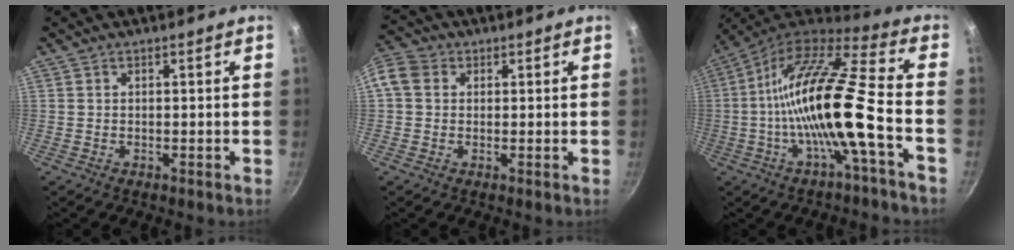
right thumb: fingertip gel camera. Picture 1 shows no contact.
{"total": 8.5, "force": [1.6, 7.1, 4.3], "torque": [-0.098, 0.021, 0.015]}
{"total": 19.3, "force": [-4.5, 3.1, 18.5], "torque": [-0.323, 0.033, -0.098]}